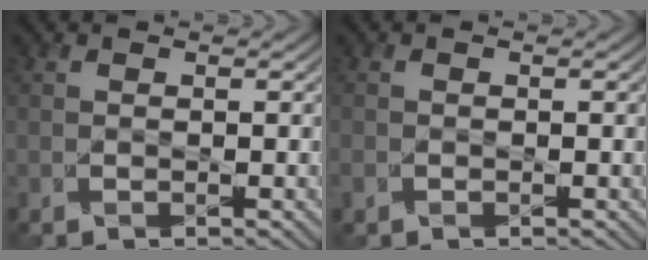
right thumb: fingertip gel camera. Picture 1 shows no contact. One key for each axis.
{"total": 0.7, "fx": -0.2, "fy": 0.6, "fz": 0.2, "tx": -0.007, "ty": -0.004, "tz": -0.004}